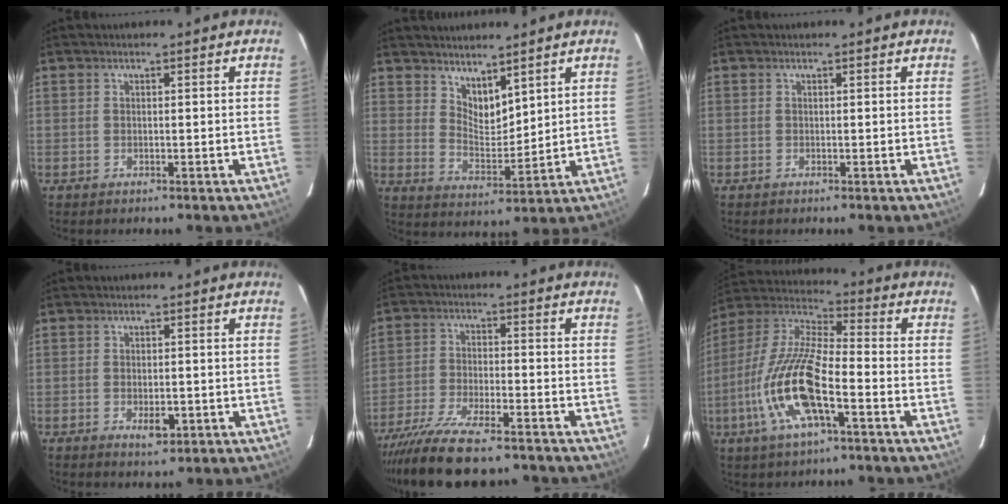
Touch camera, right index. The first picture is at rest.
{"total": 6.3, "force": [5.1, 2.6, 2.8], "torque": [-0.038, -0.006, 0.095]}
{"total": 0.0}
{"total": 3.6, "force": [-1.3, 1.8, 2.8], "torque": [-0.051, -0.006, -0.016]}
{"total": 15.3, "force": [-12.5, 3.5, 8.2], "torque": [-0.177, -0.040, -0.214]}
{"total": 17.1, "force": [-6.5, 4.7, 15.1], "torque": [-0.313, -0.012, -0.134]}